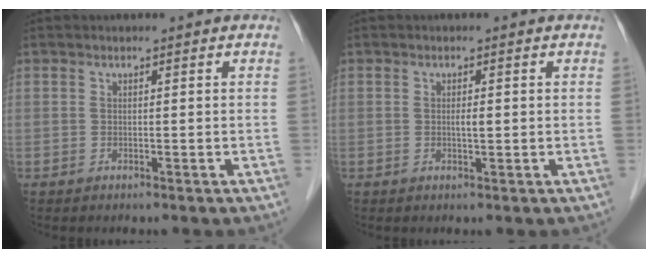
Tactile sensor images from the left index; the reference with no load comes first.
{"total": 1.1, "force": [0.1, 0.2, 1.1], "torque": [-0.019, 0.000, 0.001]}